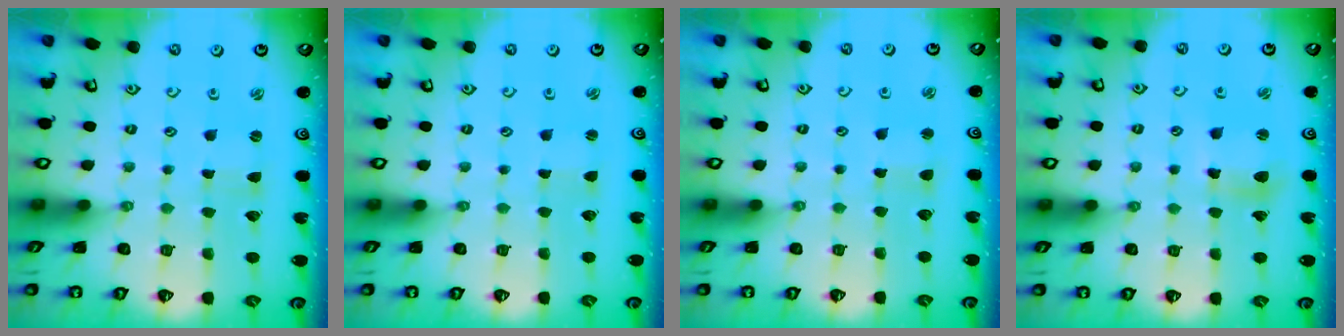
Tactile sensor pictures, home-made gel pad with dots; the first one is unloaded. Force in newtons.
{"total": 0.0}
{"total": 2.1, "press": 2.1, "slide": 0.5}
{"total": 7.2, "press": 7.1, "slide": 1.2}